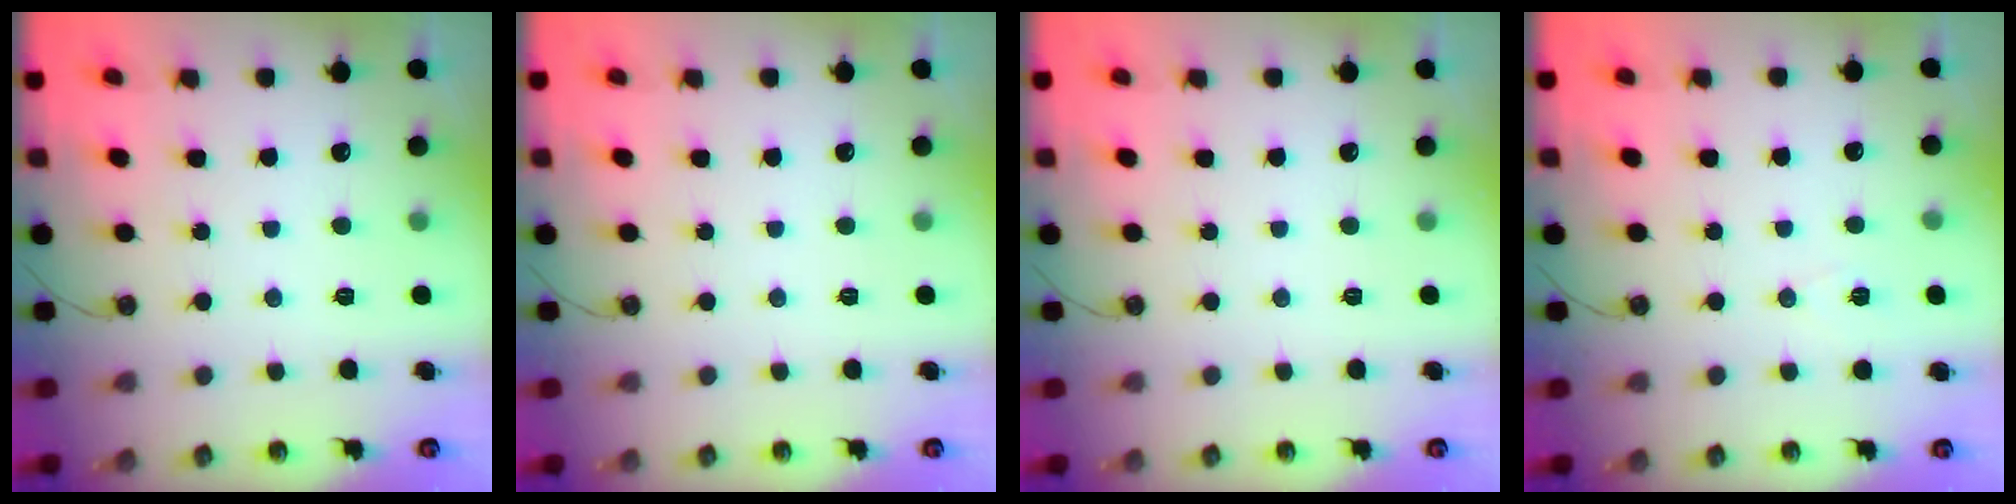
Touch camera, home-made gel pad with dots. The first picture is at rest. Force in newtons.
{"total": 0.0}
{"total": 0.0}
{"total": 6.6, "press": 4.8, "slide": 4.5}